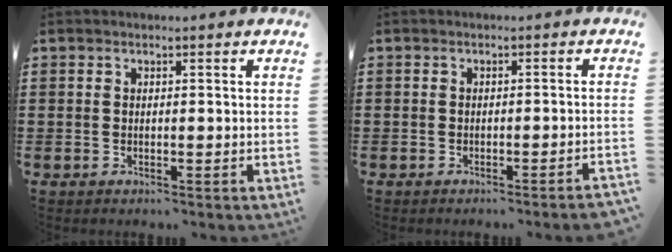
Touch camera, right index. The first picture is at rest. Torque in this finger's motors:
{"motor_torque": [0.02, 0.04, -0.09, -0.04]}